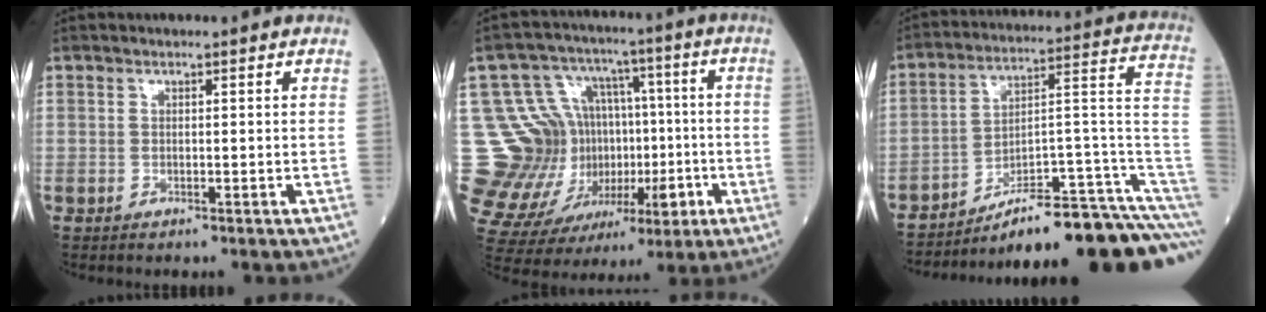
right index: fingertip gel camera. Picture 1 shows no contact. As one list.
[{"total": 20.6, "force": [-0.7, 17.2, 11.3], "torque": [-0.227, 0.067, 0.029]}, {"total": 20.0, "force": [-15.1, 0.9, 13.0], "torque": [-0.110, 0.047, -0.225]}]